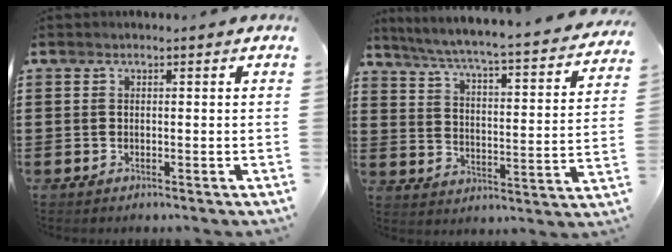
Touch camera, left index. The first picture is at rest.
{"total": 4.3, "force": [3.8, -0.6, 2.0], "torque": [-0.061, -0.043, 0.051]}